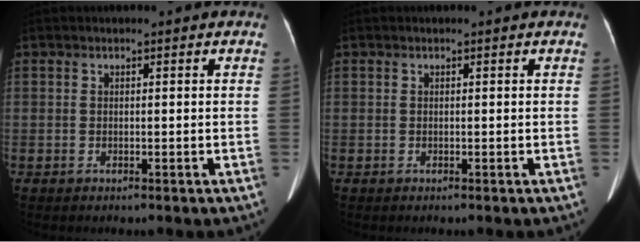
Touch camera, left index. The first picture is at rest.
{"total": 0.0}